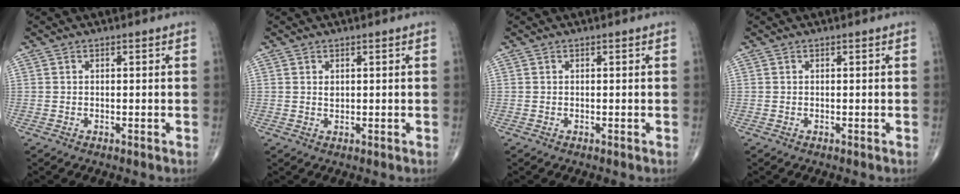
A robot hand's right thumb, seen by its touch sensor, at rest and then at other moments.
{"total": 1.0, "force": [0.4, 0.7, 0.7], "torque": [-0.008, -0.003, 0.010]}
{"total": 0.0}
{"total": 0.0}